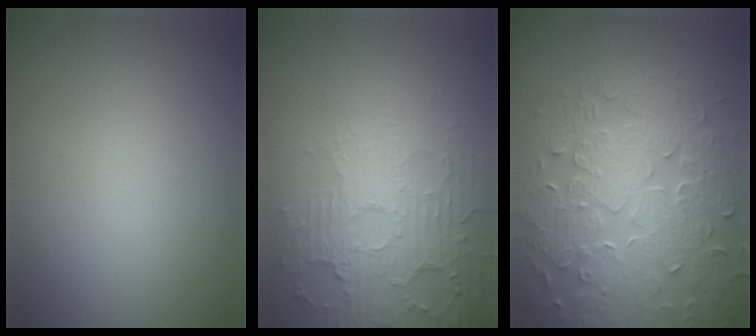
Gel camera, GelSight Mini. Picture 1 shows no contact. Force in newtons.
{"total": 5.6, "press": 3.5, "slide": 4.3}
{"total": 8.7, "press": 6.3, "slide": 6.0}